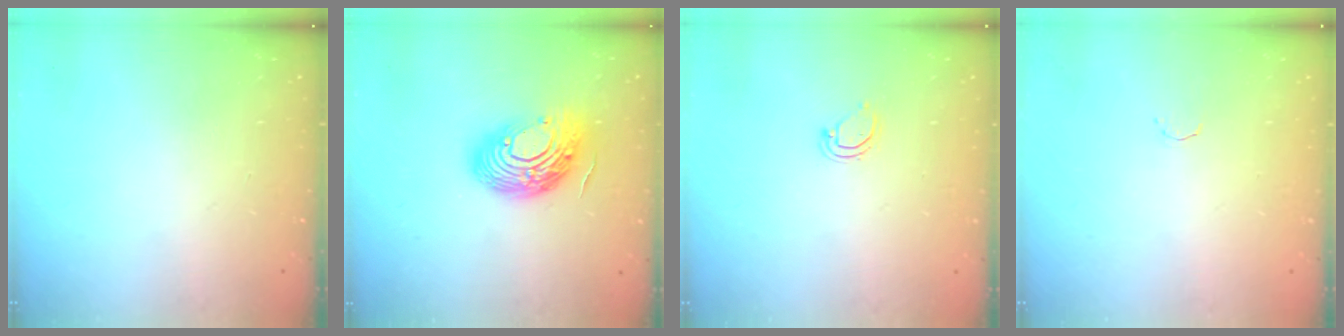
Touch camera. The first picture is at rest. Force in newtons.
{"total": 16.1, "press": 16.1, "slide": 1.3}
{"total": 3.6, "press": 3.5, "slide": 0.4}
{"total": 1.7, "press": 1.6, "slide": 0.5}